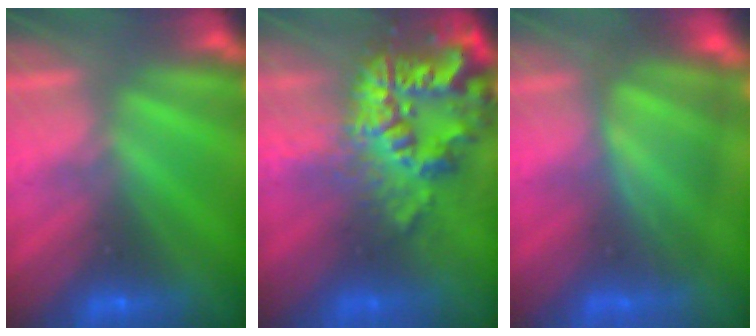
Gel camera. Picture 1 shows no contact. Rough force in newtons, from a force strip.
{"total": 8.2}
{"total": 4.9}